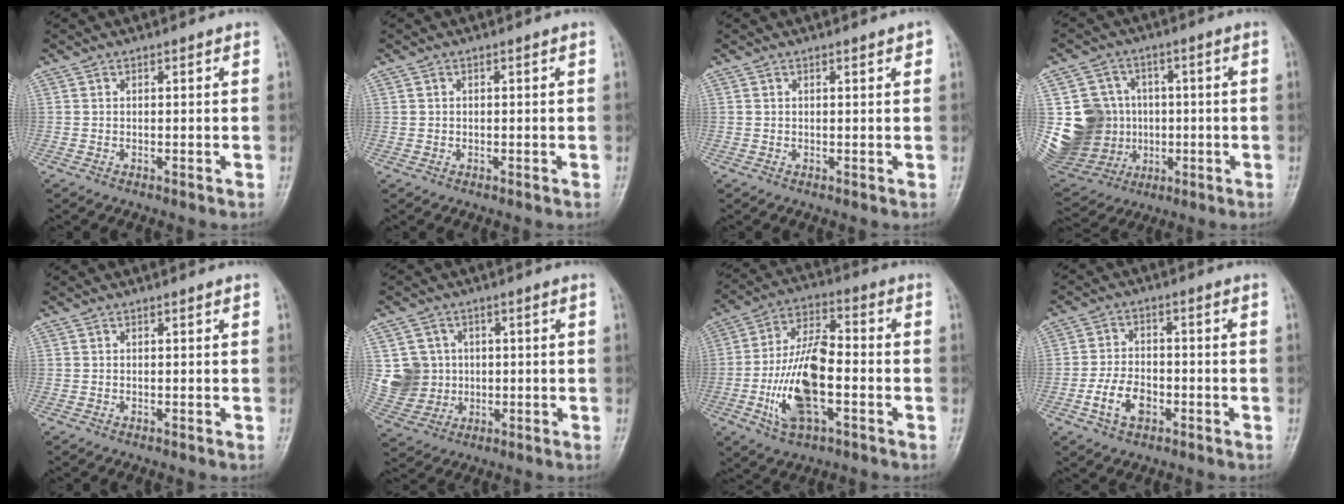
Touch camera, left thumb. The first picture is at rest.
{"total": 0.6, "force": [0.0, 0.6, 0.1], "torque": [0.002, 0.003, 0.001]}
{"total": 1.2, "force": [0.7, 0.4, 0.9], "torque": [-0.008, -0.001, 0.008]}
{"total": 17.1, "force": [0.2, 15.6, 7.0], "torque": [-0.119, 0.024, 0.030]}
{"total": 0.0}
{"total": 8.7, "force": [0.8, 8.2, 2.7], "torque": [-0.029, 0.005, 0.024]}
{"total": 15.3, "force": [-3.7, 7.1, 13.1], "torque": [-0.249, 0.024, -0.067]}
{"total": 6.7, "force": [-2.7, 4.4, 4.3], "torque": [-0.074, 0.019, -0.051]}